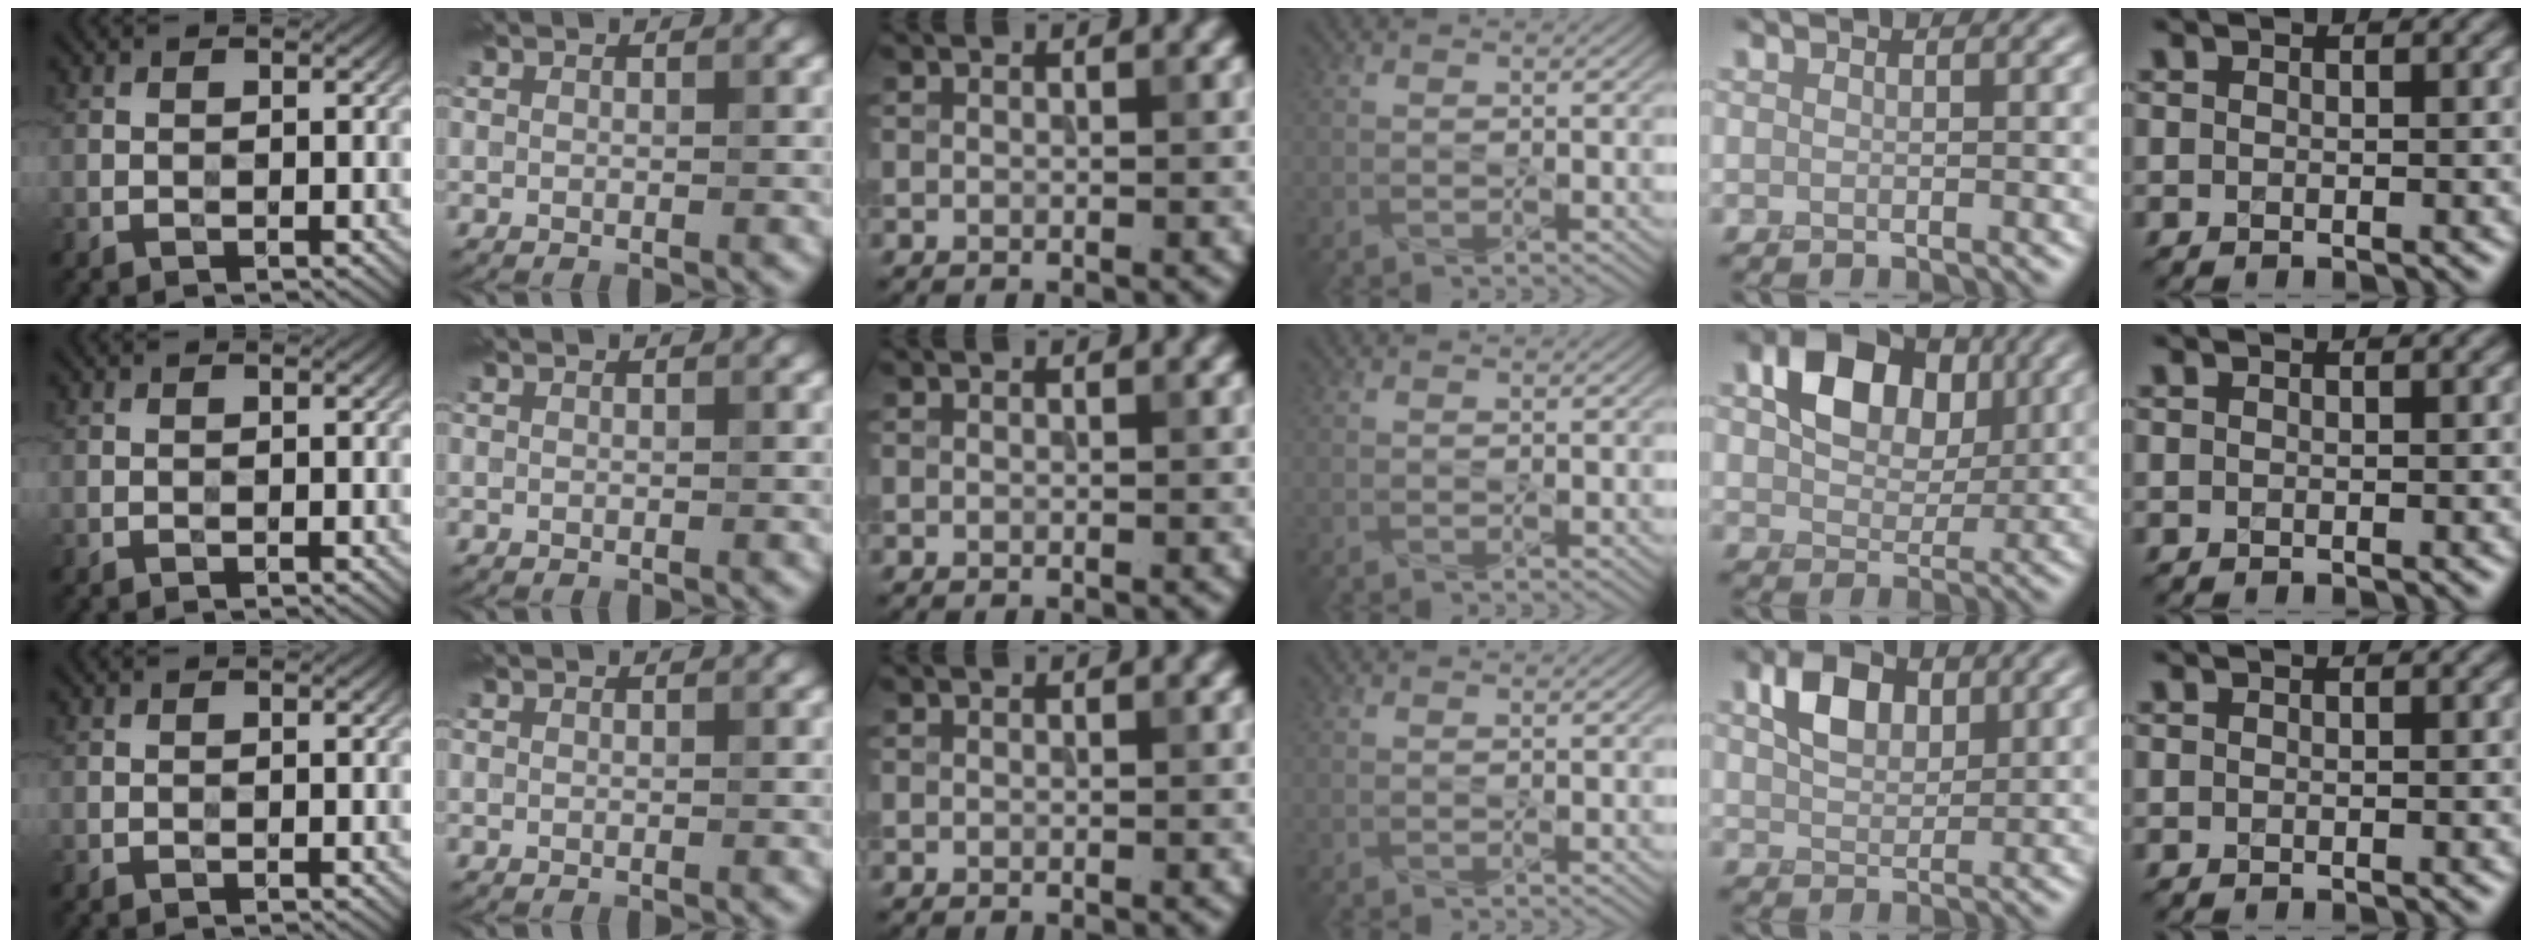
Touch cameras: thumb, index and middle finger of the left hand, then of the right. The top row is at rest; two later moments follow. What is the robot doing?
{"motion": "press", "object": "joystick"}